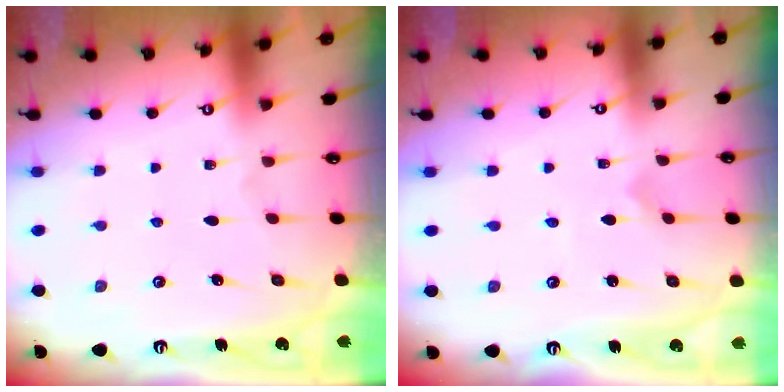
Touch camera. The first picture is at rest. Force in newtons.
{"total": 0.0}